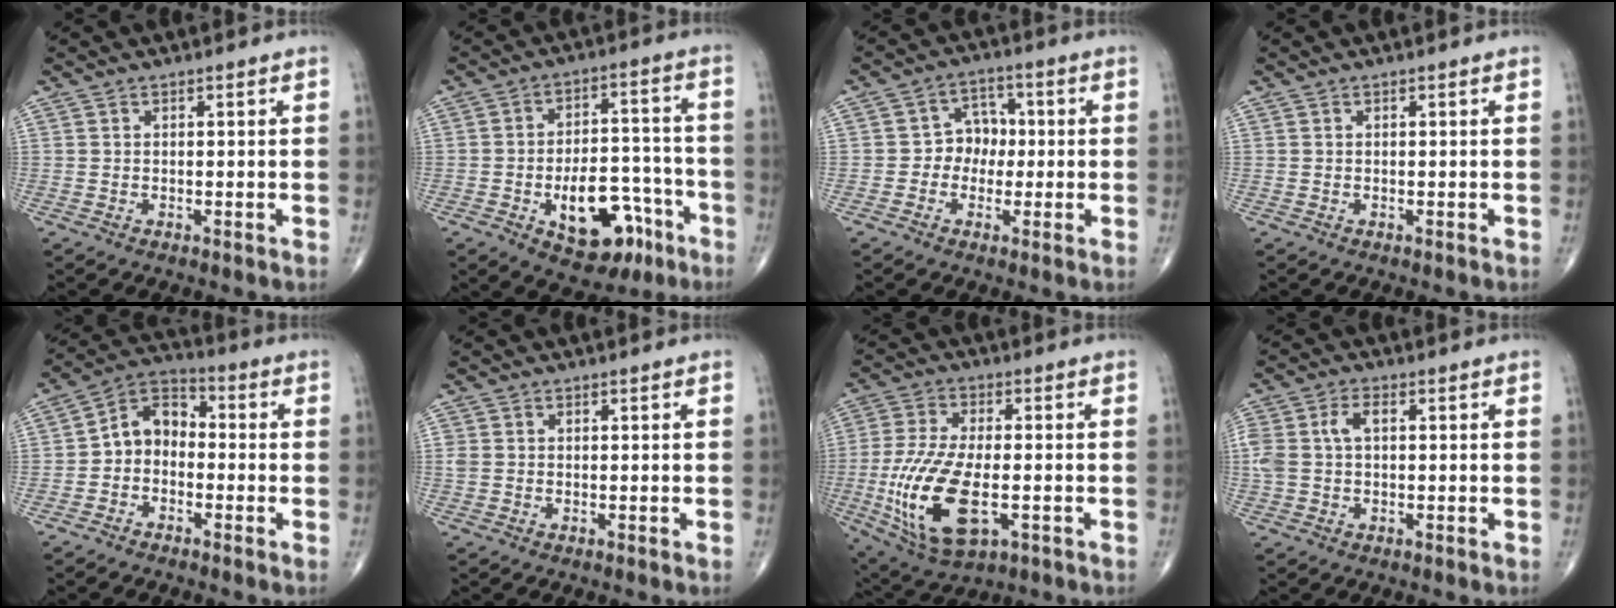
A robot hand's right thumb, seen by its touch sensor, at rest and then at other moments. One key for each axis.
{"total": 15.4, "fx": -6.9, "fy": 8.6, "fz": 10.8, "tx": -0.125, "ty": 0.051, "tz": -0.089}
{"total": 6.0, "fx": -0.5, "fy": 5.1, "fz": 3.1, "tx": -0.011, "ty": 0.020, "tz": -0.021}
{"total": 0.0}
{"total": 7.8, "fx": -1.5, "fy": 5.9, "fz": 4.9, "tx": -0.061, "ty": 0.038, "tz": -0.047}
{"total": 1.2, "fx": 0.1, "fy": 1.0, "fz": 0.6, "tx": -0.013, "ty": 0.002, "tz": 0.005}
{"total": 17.6, "fx": -4.0, "fy": 8.2, "fz": 15.1, "tx": -0.316, "ty": -0.004, "tz": -0.060}
{"total": 6.2, "fx": 0.8, "fy": 3.7, "fz": 4.9, "tx": -0.128, "ty": 0.023, "tz": 0.020}